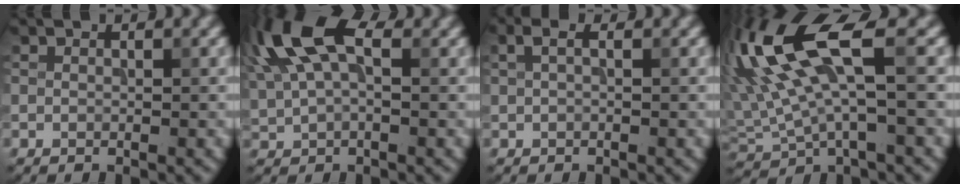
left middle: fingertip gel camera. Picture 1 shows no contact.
{"total": 9.2, "force": [3.6, 4.6, 7.0], "torque": [-0.162, 0.019, 0.059]}
{"total": 1.0, "force": [0.4, 0.3, 0.8], "torque": [-0.021, 0.006, 0.005]}
{"total": 10.1, "force": [2.9, 3.1, 9.1], "torque": [-0.201, 0.009, 0.054]}